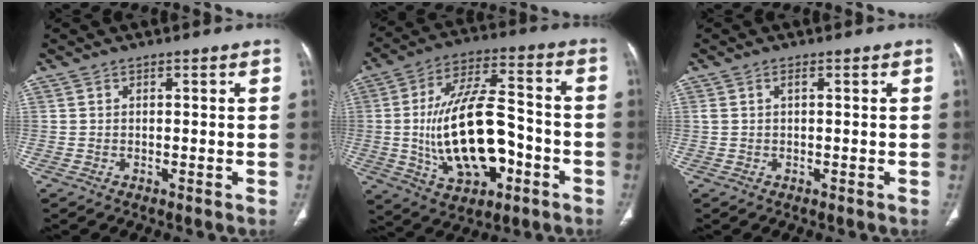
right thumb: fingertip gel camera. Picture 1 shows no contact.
{"total": 20.1, "force": [-4.1, 10.2, 16.8], "torque": [-0.286, 0.034, -0.059]}
{"total": 0.9, "force": [0.3, 0.3, 0.9], "torque": [-0.025, 0.009, 0.006]}